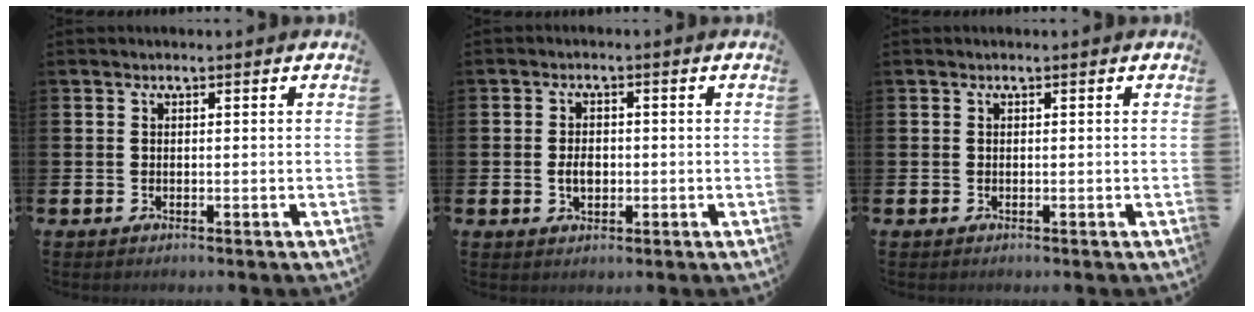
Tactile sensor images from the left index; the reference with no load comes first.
{"total": 2.6, "force": [-0.3, 1.8, 1.9], "torque": [-0.018, -0.002, -0.011]}
{"total": 0.0}